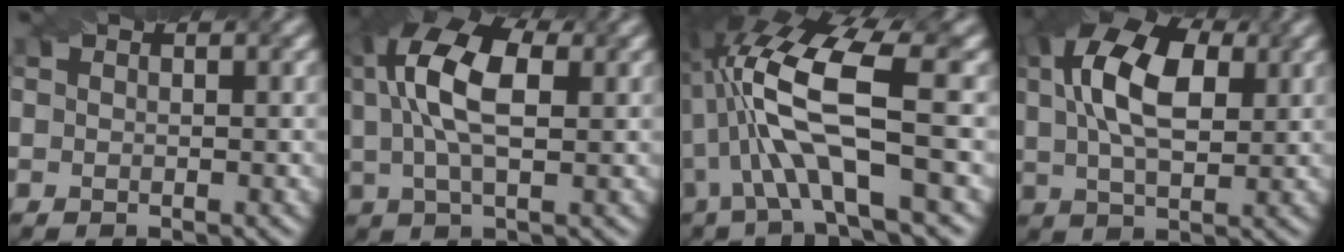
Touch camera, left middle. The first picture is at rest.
{"total": 8.8, "force": [2.2, 4.0, 7.5], "torque": [-0.160, 0.022, 0.029]}
{"total": 9.7, "force": [0.2, 2.5, 9.4], "torque": [-0.185, 0.014, 0.001]}
{"total": 9.5, "force": [2.6, 5.1, 7.6], "torque": [-0.149, 0.021, 0.040]}